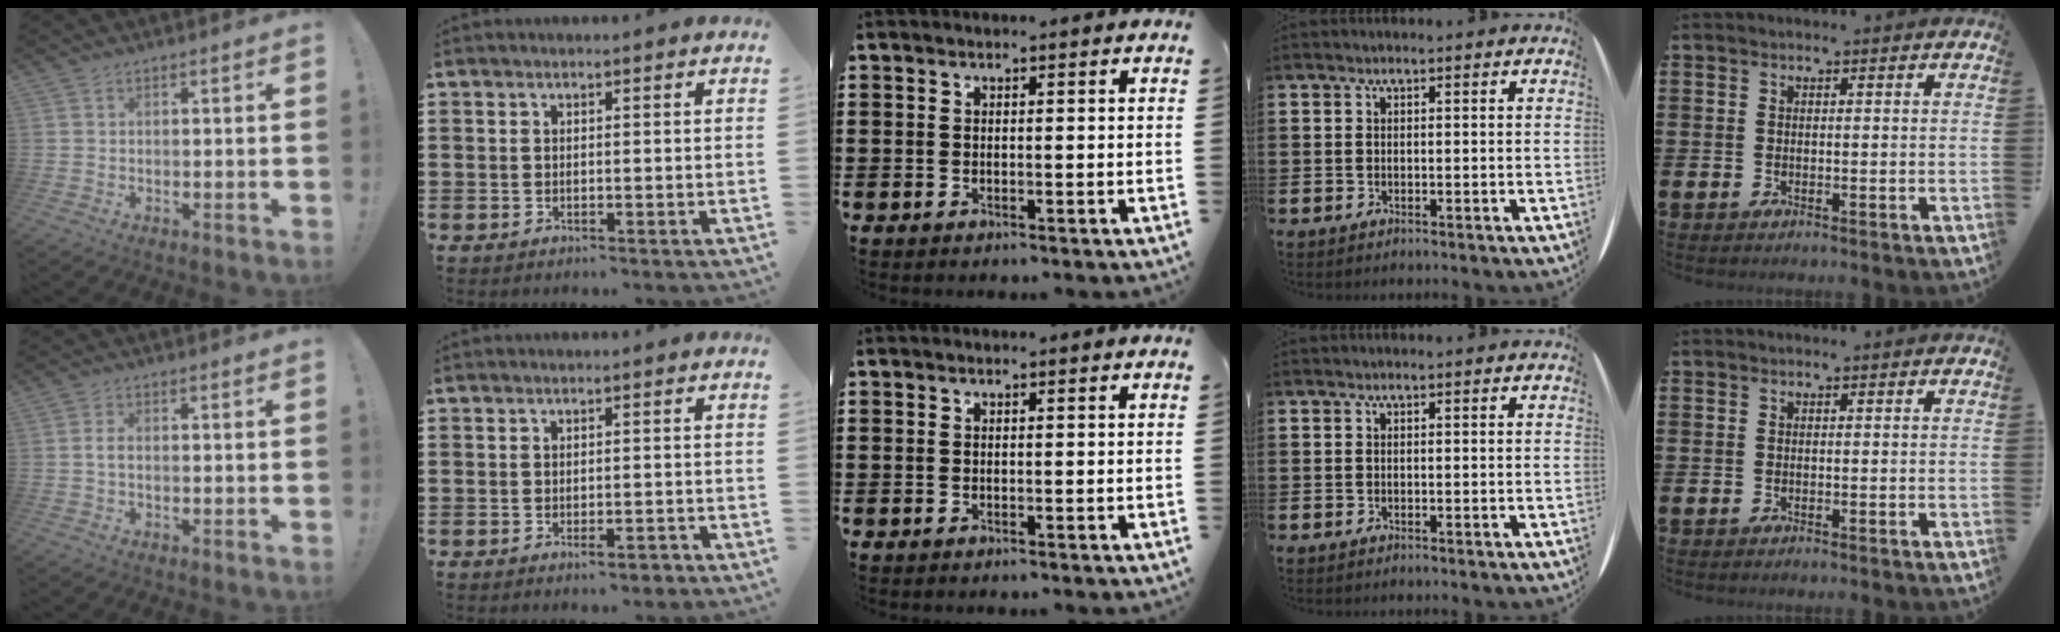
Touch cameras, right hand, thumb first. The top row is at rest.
{"thumb": {"total": 1.9, "force": [-0.3, 0.9, 1.7], "torque": [-0.039, 0.008, -0.004]}, "index": {"total": 2.0, "force": [-1.2, 0.5, 1.6], "torque": [-0.027, 0.001, -0.021]}}